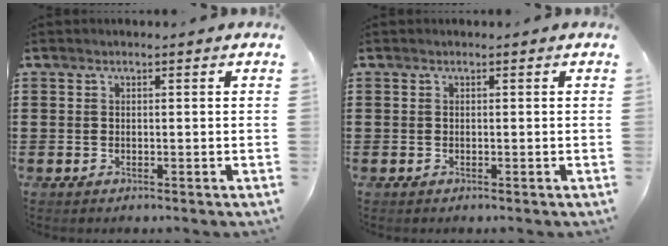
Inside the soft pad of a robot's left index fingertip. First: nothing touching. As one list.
[{"total": 0.0}]